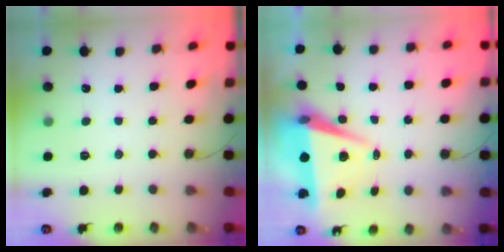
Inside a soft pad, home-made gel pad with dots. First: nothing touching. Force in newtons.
{"total": 7.3, "press": 5.8, "slide": 4.4}